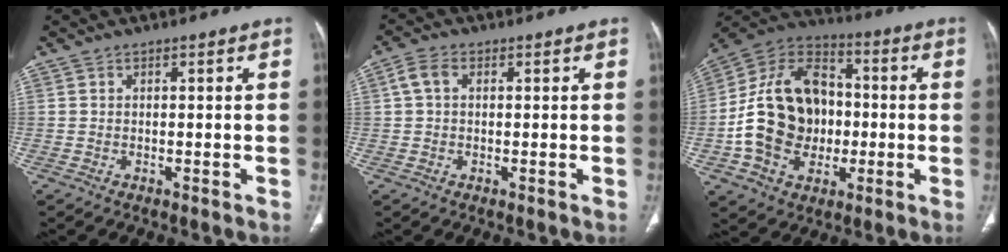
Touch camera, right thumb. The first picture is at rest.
{"total": 3.4, "force": [0.7, 2.3, 2.4], "torque": [-0.051, 0.012, 0.012]}
{"total": 20.1, "force": [-2.0, 15.4, 12.7], "torque": [-0.193, 0.031, -0.033]}